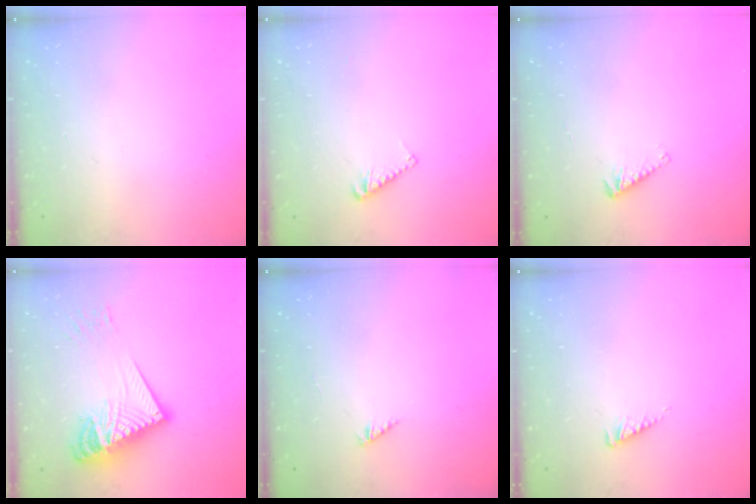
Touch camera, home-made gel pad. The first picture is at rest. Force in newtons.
{"total": 4.9, "press": 4.8, "slide": 0.7}
{"total": 3.9, "press": 3.8, "slide": 0.7}
{"total": 17.6, "press": 17.5, "slide": 2.1}
{"total": 0.0}
{"total": 2.5, "press": 2.4, "slide": 0.4}